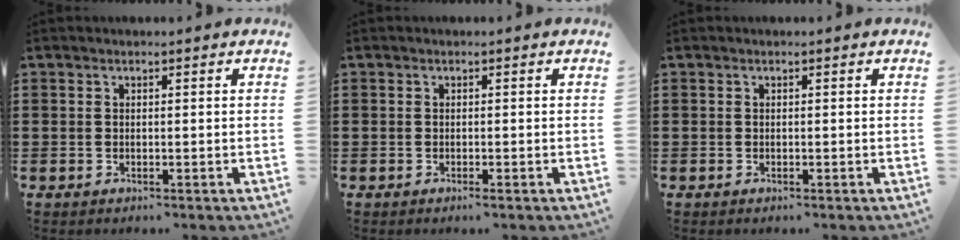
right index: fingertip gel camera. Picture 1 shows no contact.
{"total": 0.5, "force": [-0.3, 0.0, 0.4], "torque": [-0.008, -0.002, -0.006]}
{"total": 0.0}